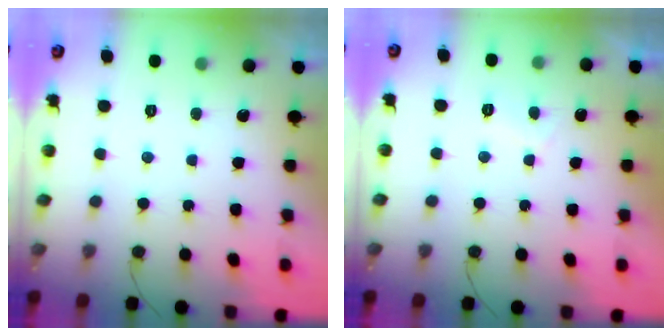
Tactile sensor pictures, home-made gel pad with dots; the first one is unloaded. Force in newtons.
{"total": 1.7, "press": 1.5, "slide": 0.8}